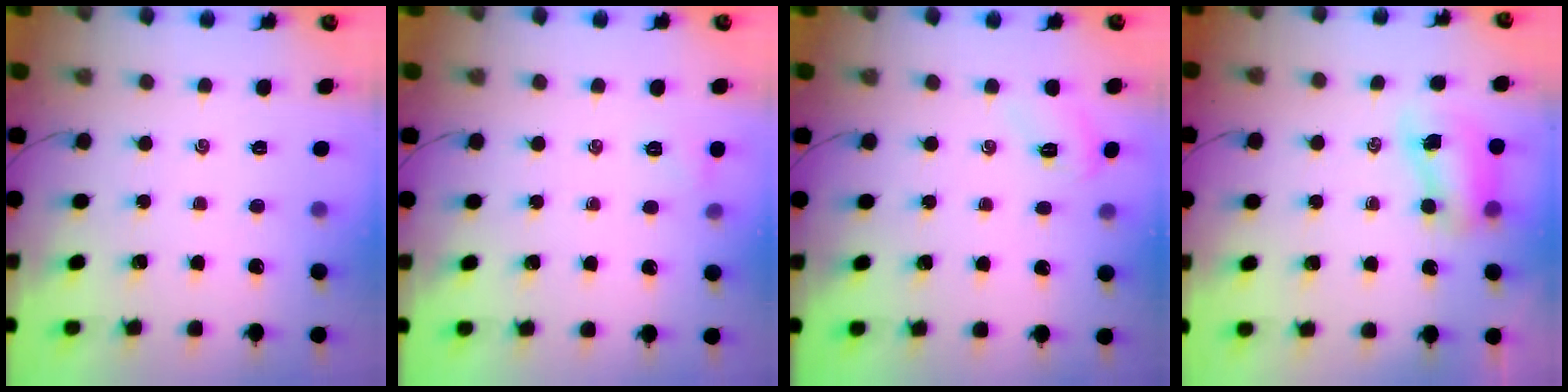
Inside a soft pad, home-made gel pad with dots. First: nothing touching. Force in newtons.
{"total": 3.2, "press": 3.1, "slide": 0.9}
{"total": 4.8, "press": 4.6, "slide": 1.2}
{"total": 7.8, "press": 7.8, "slide": 1.0}